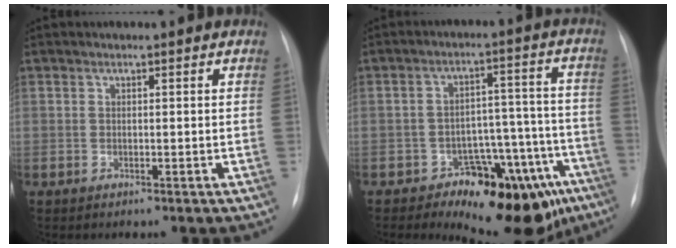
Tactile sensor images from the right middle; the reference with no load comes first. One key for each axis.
{"total": 15.1, "fx": -9.6, "fy": 6.9, "fz": 9.4, "tx": -0.079, "ty": 0.061, "tz": -0.127}